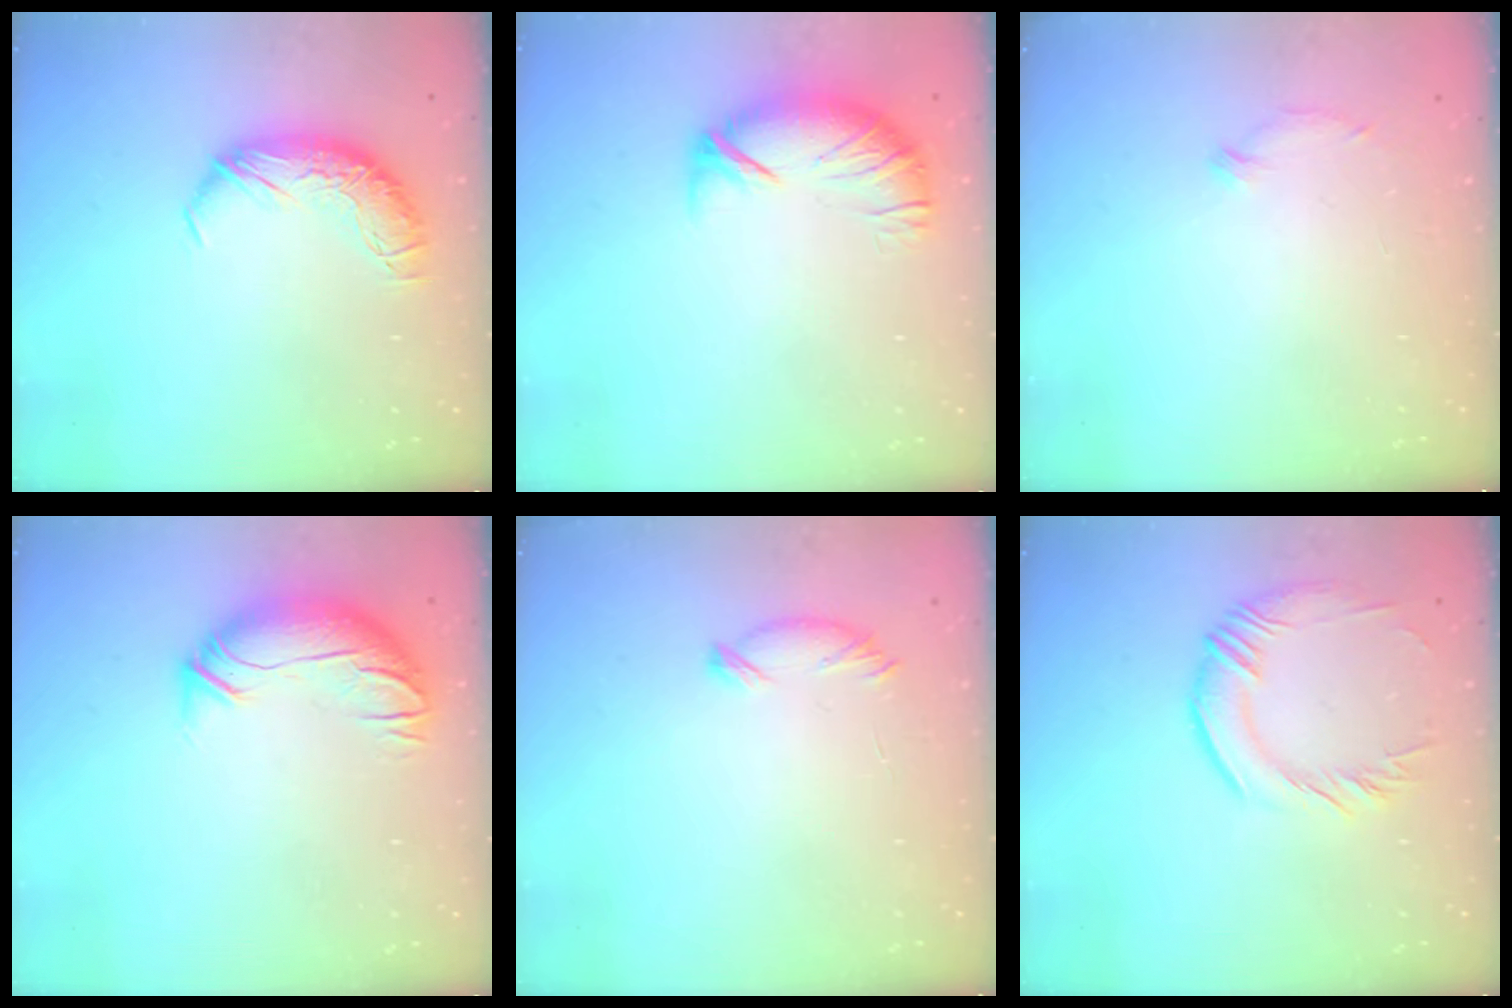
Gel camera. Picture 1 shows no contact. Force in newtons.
{"total": 4.5, "press": 4.0, "slide": 2.1}
{"total": 6.0, "press": 5.9, "slide": 1.1}
{"total": 3.2, "press": 1.6, "slide": 2.8}
{"total": 7.3, "press": 7.3, "slide": 0.4}
{"total": 2.0, "press": 1.6, "slide": 1.2}